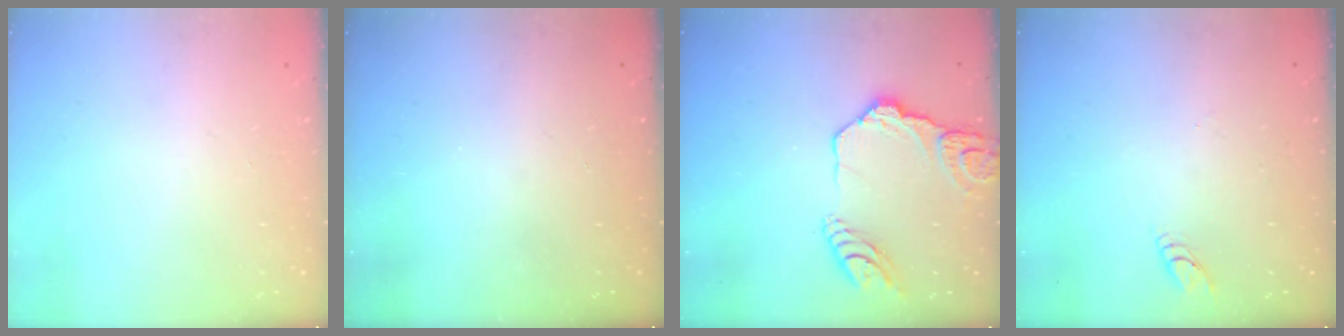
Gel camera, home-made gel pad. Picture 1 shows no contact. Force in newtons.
{"total": 0.0}
{"total": 15.8, "press": 15.7, "slide": 1.8}
{"total": 2.7, "press": 2.7, "slide": 0.3}